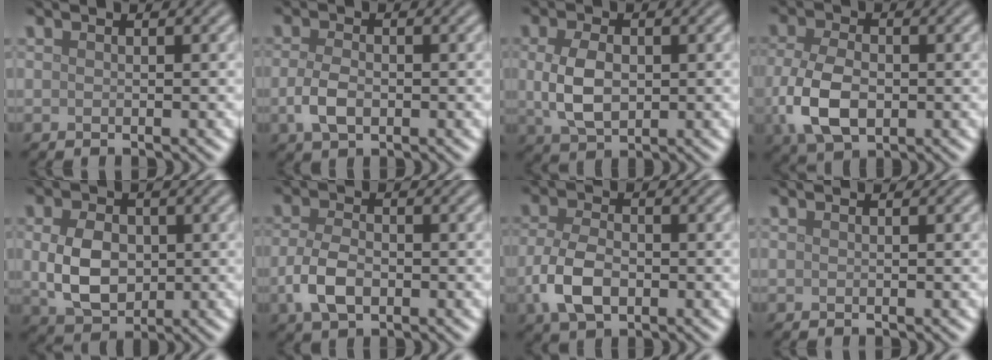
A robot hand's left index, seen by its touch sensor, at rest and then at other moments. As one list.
[{"total": 2.8, "force": [-0.7, 1.6, 2.2], "torque": [-0.046, -0.002, -0.014]}, {"total": 4.4, "force": [0.1, 2.8, 3.4], "torque": [-0.077, 0.001, 0.003]}, {"total": 6.0, "force": [-1.2, 3.8, 4.5], "torque": [-0.107, -0.008, -0.023]}, {"total": 5.3, "force": [0.0, 3.8, 3.7], "torque": [-0.078, -0.003, 0.004]}, {"total": 3.8, "force": [-1.1, 2.2, 2.8], "torque": [-0.063, -0.003, -0.026]}, {"total": 4.8, "force": [-1.5, 2.9, 3.5], "torque": [-0.079, -0.004, -0.034]}, {"total": 0.0}]